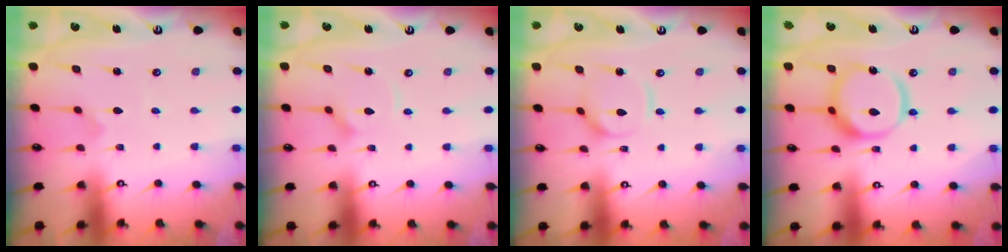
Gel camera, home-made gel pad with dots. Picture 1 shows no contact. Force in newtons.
{"total": 3.2, "press": 3.2, "slide": 0.7}
{"total": 6.9, "press": 6.8, "slide": 0.5}
{"total": 14.5, "press": 14.4, "slide": 1.7}